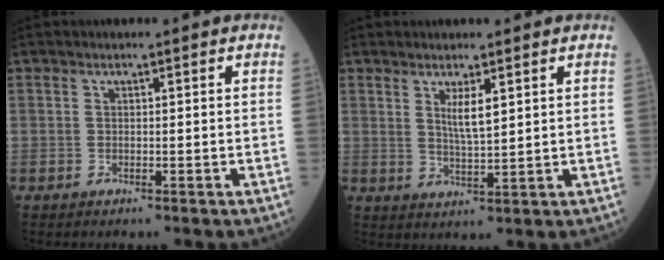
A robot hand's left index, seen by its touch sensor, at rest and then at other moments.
{"total": 3.3, "force": [1.2, 0.2, 3.0], "torque": [-0.061, -0.012, 0.026]}